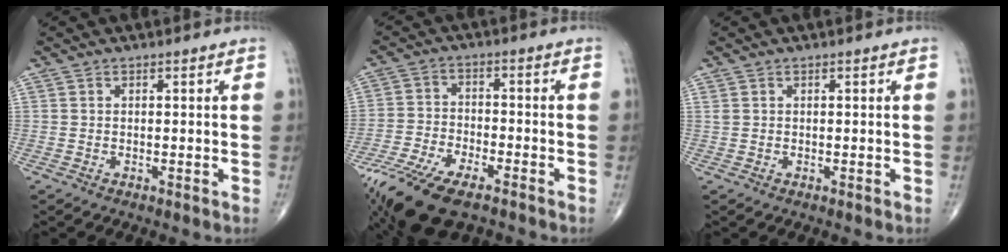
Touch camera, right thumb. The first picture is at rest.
{"total": 15.0, "force": [-10.3, 5.5, 9.4], "torque": [-0.196, 0.012, -0.190]}
{"total": 0.6, "force": [0.3, 0.4, 0.3], "torque": [-0.004, 0.005, 0.007]}